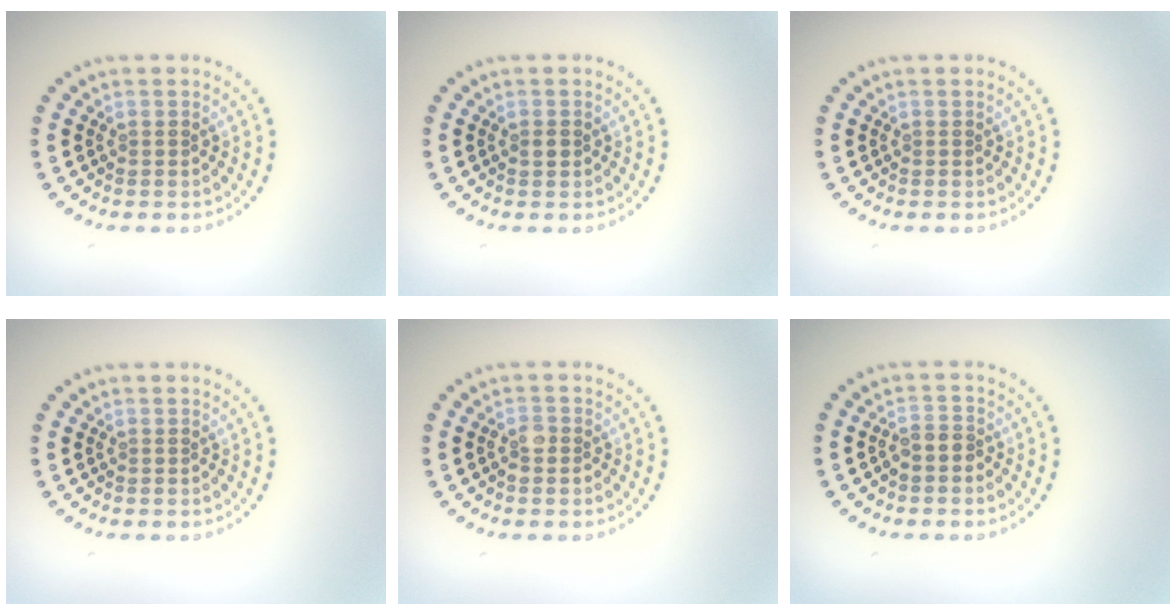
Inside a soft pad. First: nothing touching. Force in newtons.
{"total": 0.8, "press": 0.8, "slide": 0.1}
{"total": 0.0}
{"total": 0.0}
{"total": 1.3, "press": 1.2, "slide": 0.5}
{"total": 1.7, "press": 1.5, "slide": 0.9}